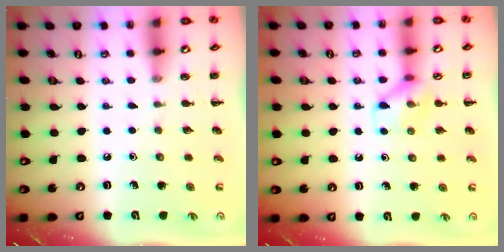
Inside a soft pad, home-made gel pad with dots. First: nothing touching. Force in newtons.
{"total": 10.0, "press": 9.9, "slide": 1.3}